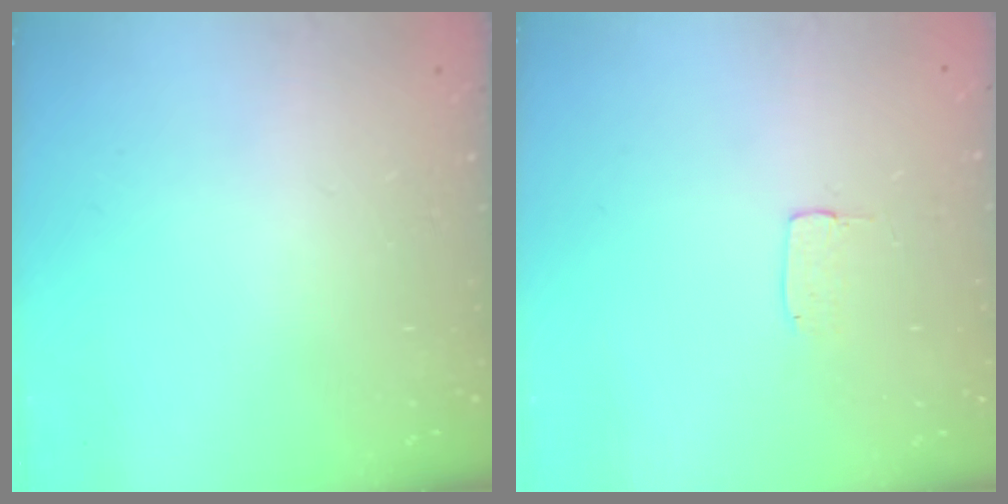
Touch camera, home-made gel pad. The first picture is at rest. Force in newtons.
{"total": 2.9, "press": 2.9, "slide": 0.2}